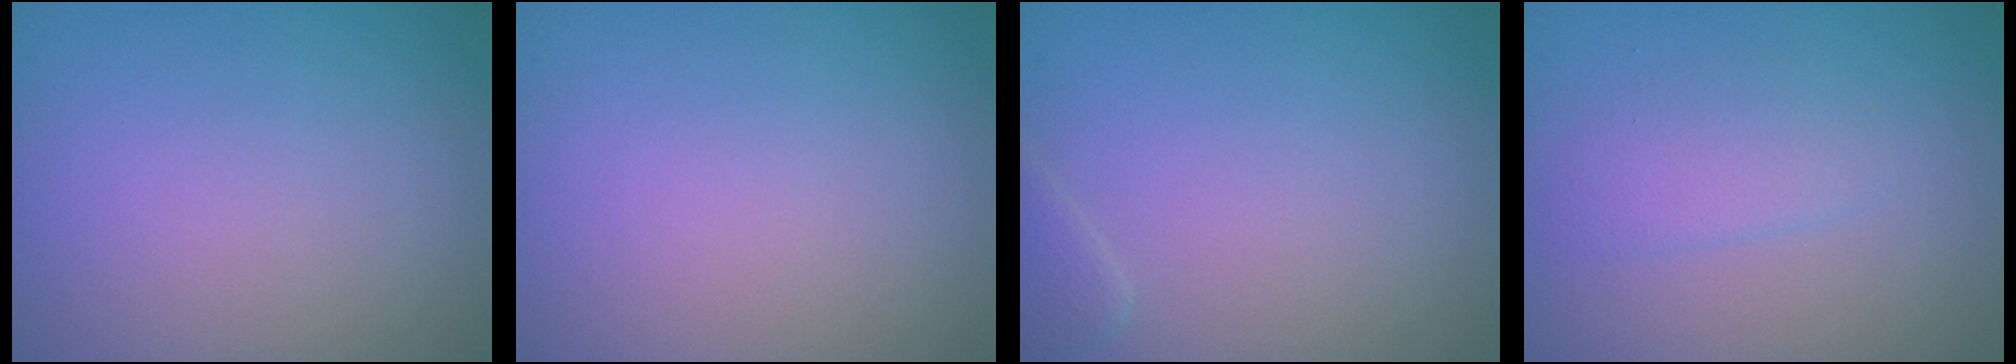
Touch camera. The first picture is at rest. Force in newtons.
{"total": 0.0}
{"total": 1.5, "press": 1.5, "slide": 0.1}
{"total": 1.8, "press": 1.8, "slide": 0.1}